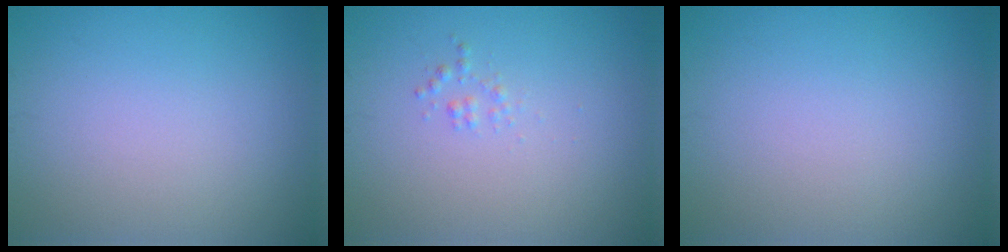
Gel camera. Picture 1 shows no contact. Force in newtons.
{"total": 0.7, "press": 0.7, "slide": 0.0}
{"total": 0.0}